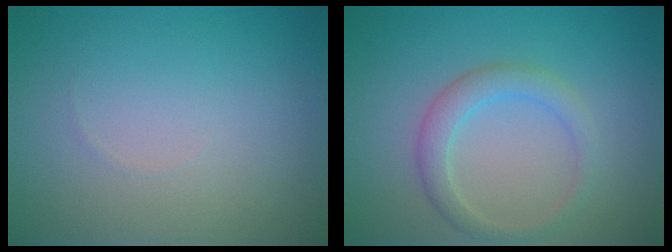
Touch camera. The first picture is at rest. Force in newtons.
{"total": 2.5, "press": 2.5, "slide": 0.2}